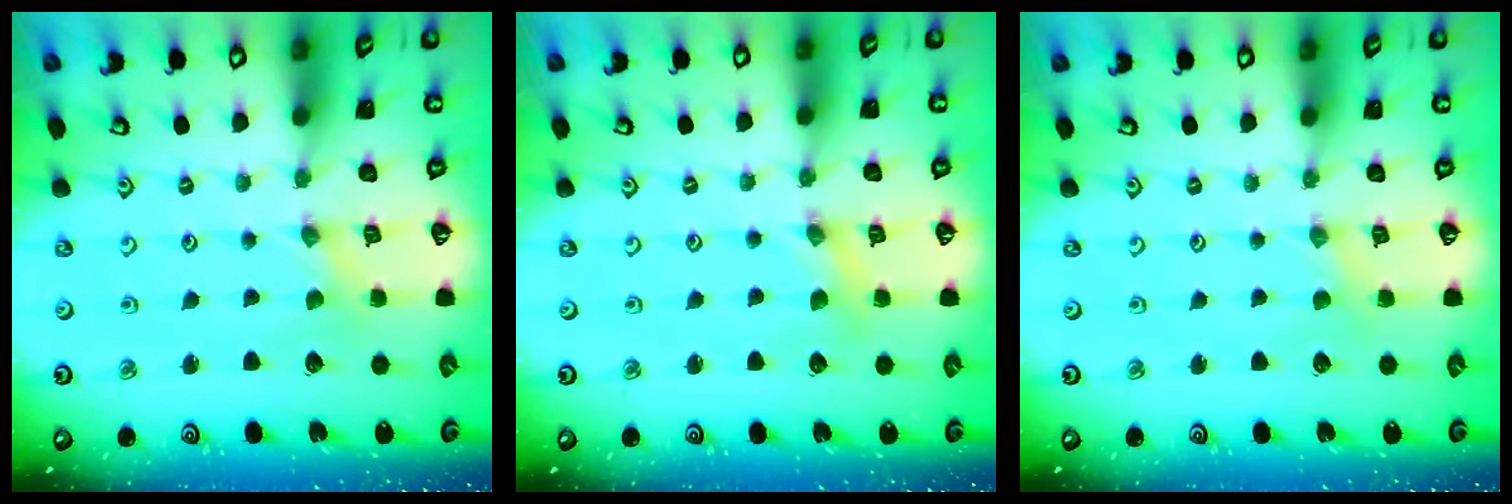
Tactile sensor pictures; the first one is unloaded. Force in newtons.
{"total": 2.5, "press": 2.4, "slide": 0.3}
{"total": 0.8, "press": 0.8, "slide": 0.2}